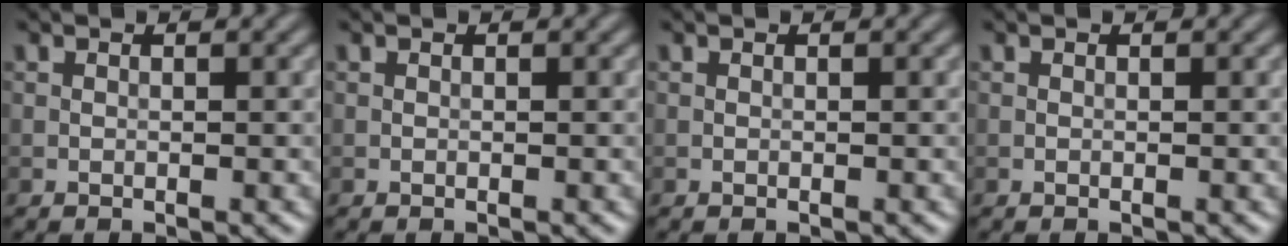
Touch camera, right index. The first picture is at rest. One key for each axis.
{"total": 0.0}
{"total": 0.0}
{"total": 0.0}